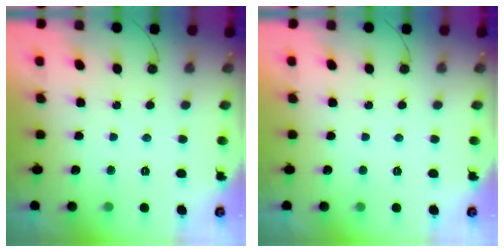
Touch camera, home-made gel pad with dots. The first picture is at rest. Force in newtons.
{"total": 0.0}